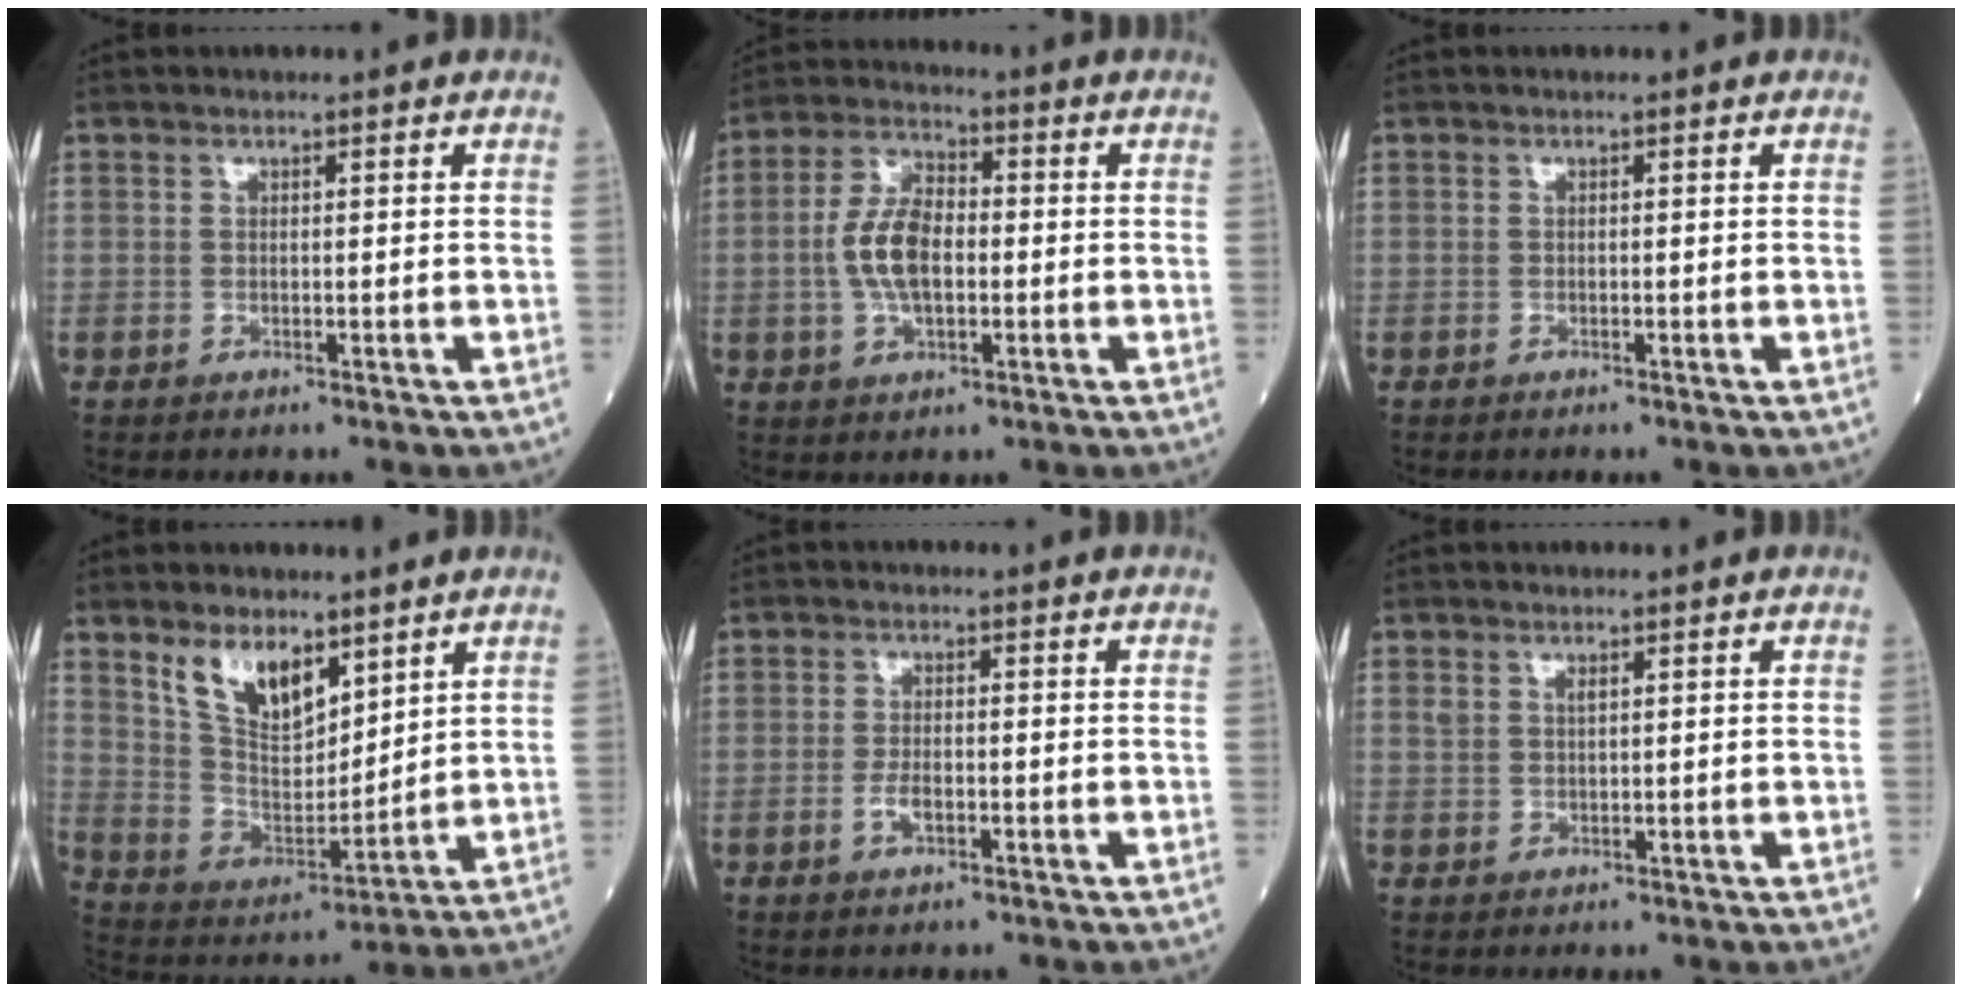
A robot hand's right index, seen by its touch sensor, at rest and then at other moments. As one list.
[{"total": 8.5, "force": [-0.7, 4.3, 7.3], "torque": [-0.156, 0.013, -0.015]}, {"total": 0.0}, {"total": 10.0, "force": [6.5, 4.5, 6.1], "torque": [-0.117, 0.001, 0.134]}, {"total": 2.2, "force": [-0.8, 0.8, 1.8], "torque": [-0.036, 0.002, -0.013]}, {"total": 1.6, "force": [0.9, 0.9, 1.0], "torque": [-0.022, 0.006, 0.021]}]